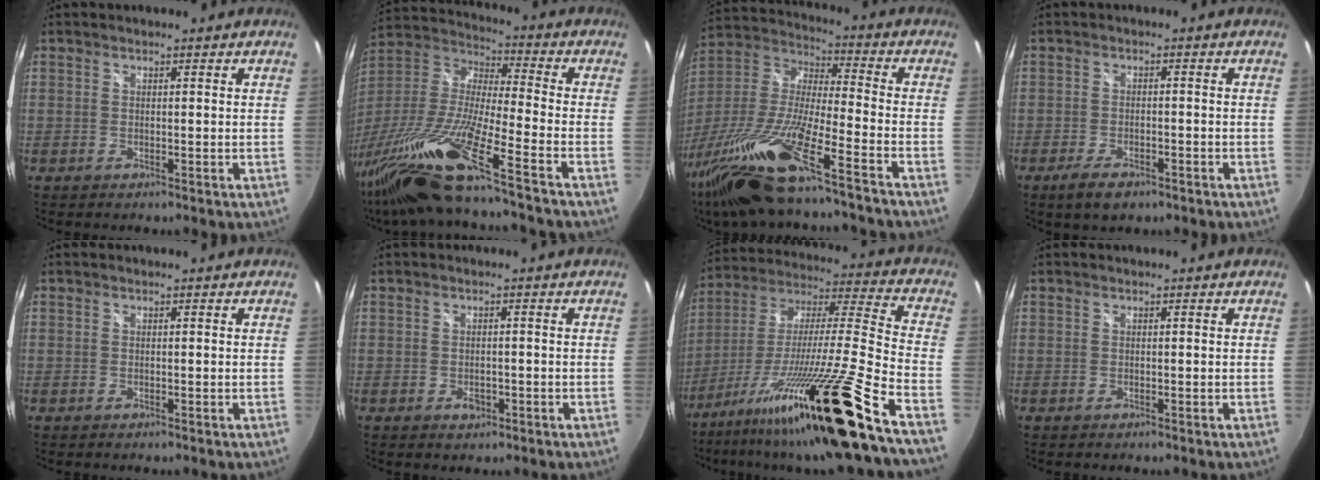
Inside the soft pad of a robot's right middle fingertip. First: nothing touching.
{"total": 22.8, "force": [-16.5, -0.7, 15.7], "torque": [-0.288, -0.061, -0.308]}
{"total": 21.8, "force": [-15.6, 0.8, 15.2], "torque": [-0.291, -0.051, -0.291]}
{"total": 5.4, "force": [-3.6, 2.1, 3.4], "torque": [-0.080, -0.010, -0.058]}
{"total": 0.0}
{"total": 2.2, "force": [-1.0, 1.5, 1.1], "torque": [-0.018, -0.001, -0.015]}
{"total": 27.7, "force": [-19.0, -2.0, 20.0], "torque": [-0.322, -0.063, -0.321]}
{"total": 0.0}